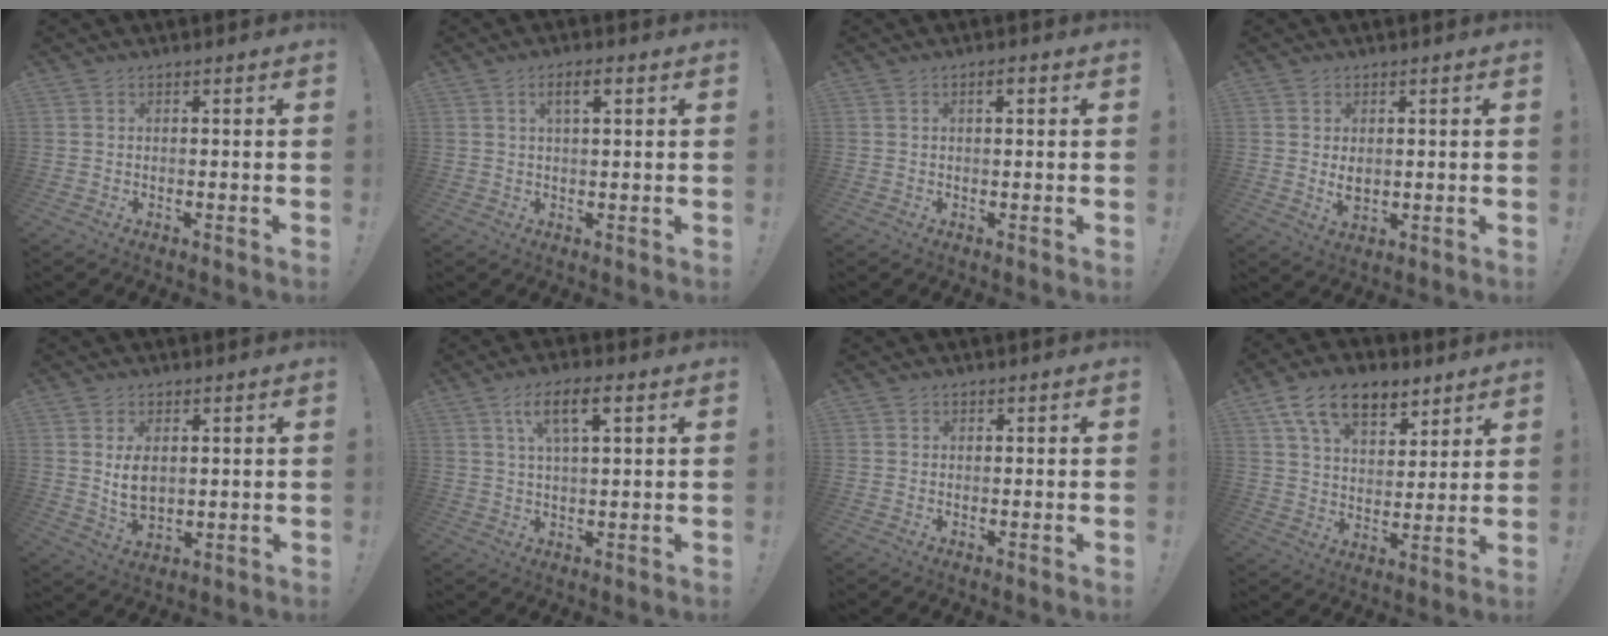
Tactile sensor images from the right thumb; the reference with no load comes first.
{"total": 4.1, "force": [1.7, 1.0, 3.6], "torque": [-0.060, 0.000, 0.024]}
{"total": 2.1, "force": [0.9, 0.5, 1.8], "torque": [-0.023, 0.000, 0.010]}
{"total": 3.8, "force": [0.6, 2.7, 2.7], "torque": [-0.040, -0.006, 0.009]}
{"total": 7.1, "force": [1.7, 4.8, 4.9], "torque": [-0.078, -0.011, 0.028]}
{"total": 8.4, "force": [3.7, 2.6, 7.1], "torque": [-0.116, -0.002, 0.061]}
{"total": 0.8, "force": [0.5, 0.6, 0.1], "torque": [0.004, -0.002, 0.009]}
{"total": 14.8, "force": [8.9, 8.5, 8.2], "torque": [-0.131, -0.042, 0.164]}